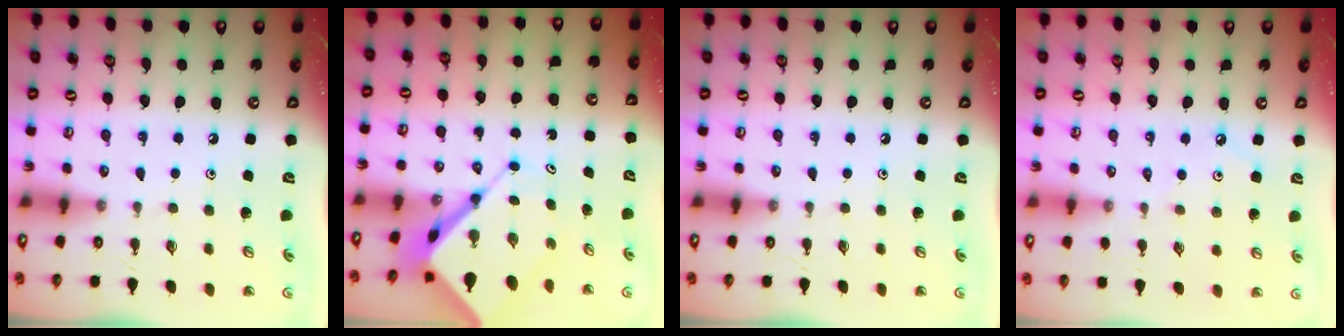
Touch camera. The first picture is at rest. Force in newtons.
{"total": 10.0, "press": 10.0, "slide": 1.0}
{"total": 0.0}
{"total": 2.8, "press": 2.7, "slide": 0.5}